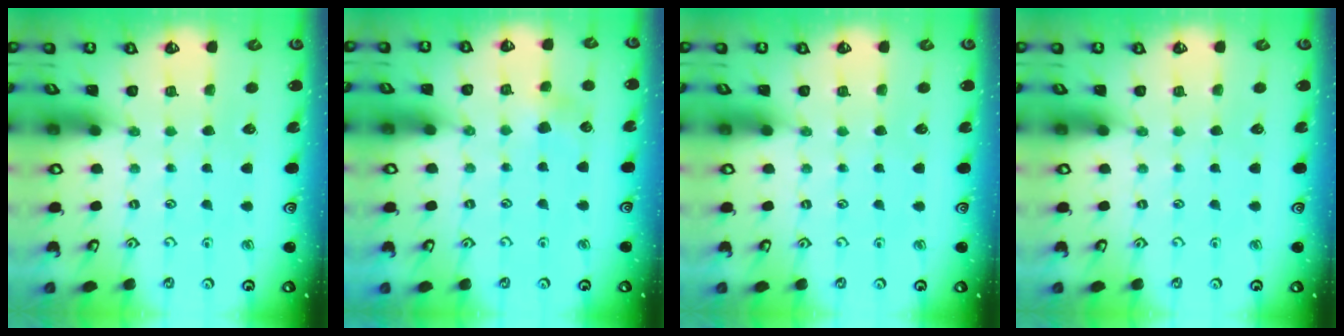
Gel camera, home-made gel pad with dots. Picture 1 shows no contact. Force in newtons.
{"total": 4.2, "press": 4.1, "slide": 0.6}
{"total": 0.0}
{"total": 0.0}